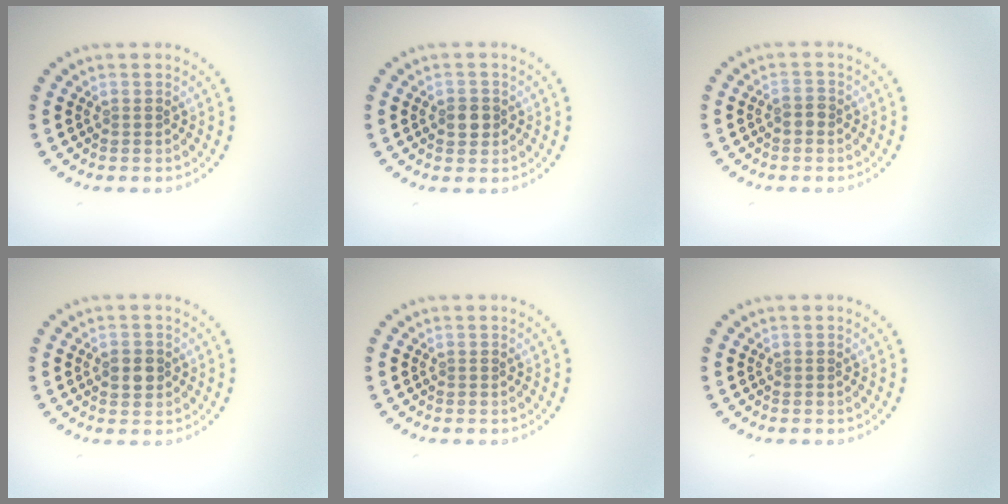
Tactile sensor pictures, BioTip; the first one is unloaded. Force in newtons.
{"total": 1.8, "press": 1.8, "slide": 0.4}
{"total": 1.1, "press": 1.1, "slide": 0.4}
{"total": 1.9, "press": 1.9, "slide": 0.3}
{"total": 0.0}
{"total": 0.0}